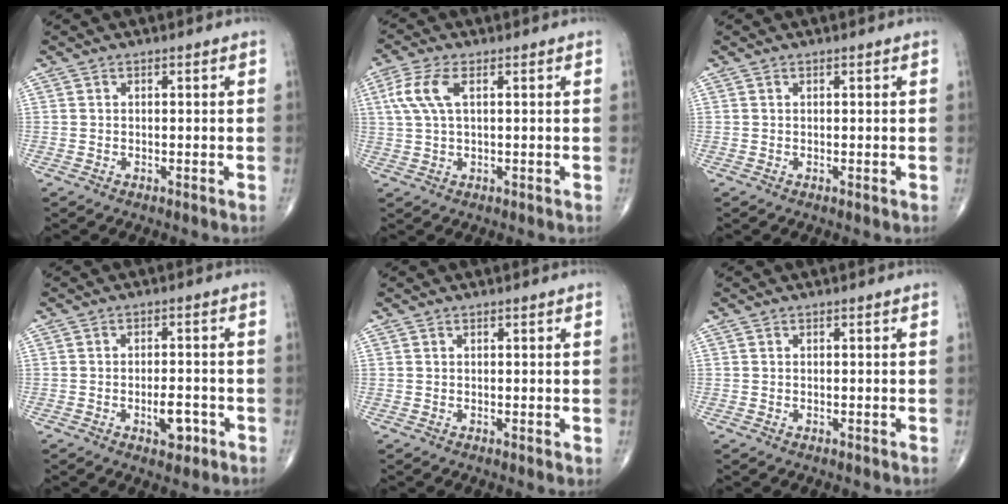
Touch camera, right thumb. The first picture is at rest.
{"total": 6.2, "force": [1.8, 2.6, 5.4], "torque": [-0.142, 0.014, 0.038]}
{"total": 0.0}
{"total": 4.7, "force": [-1.9, 2.3, 3.7], "torque": [-0.042, 0.008, -0.026]}
{"total": 0.7, "force": [0.3, 0.2, 0.6], "torque": [-0.011, -0.002, 0.003]}
{"total": 0.0}